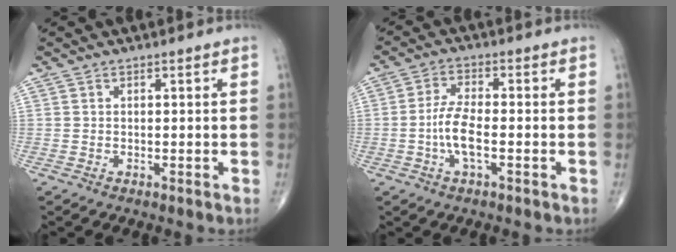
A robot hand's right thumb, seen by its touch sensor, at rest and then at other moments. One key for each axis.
{"total": 6.1, "fx": -1.5, "fy": 1.9, "fz": 5.6, "tx": -0.121, "ty": 0.009, "tz": -0.034}